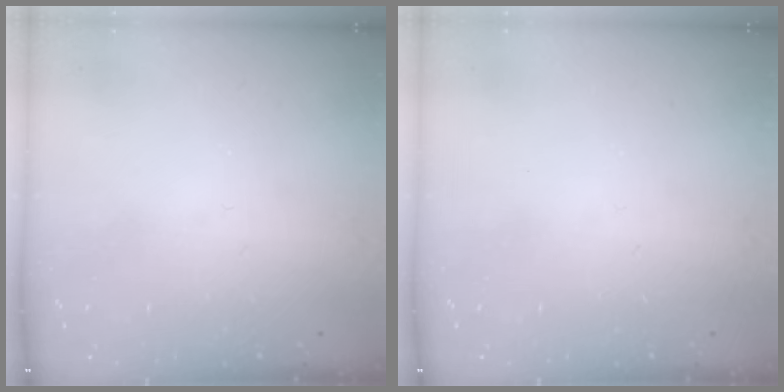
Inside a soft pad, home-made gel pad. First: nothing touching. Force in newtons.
{"total": 0.0}